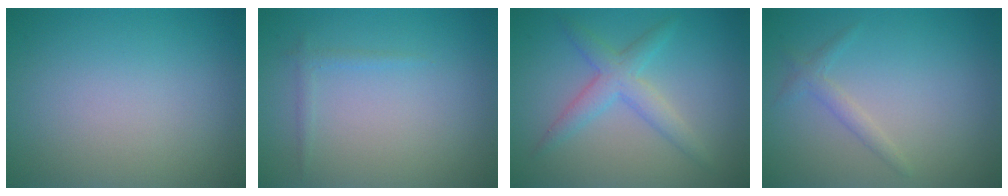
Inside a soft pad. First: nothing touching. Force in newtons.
{"total": 0.9, "press": 0.9, "slide": 0.1}
{"total": 3.1, "press": 3.1, "slide": 0.1}
{"total": 1.3, "press": 1.3, "slide": 0.0}